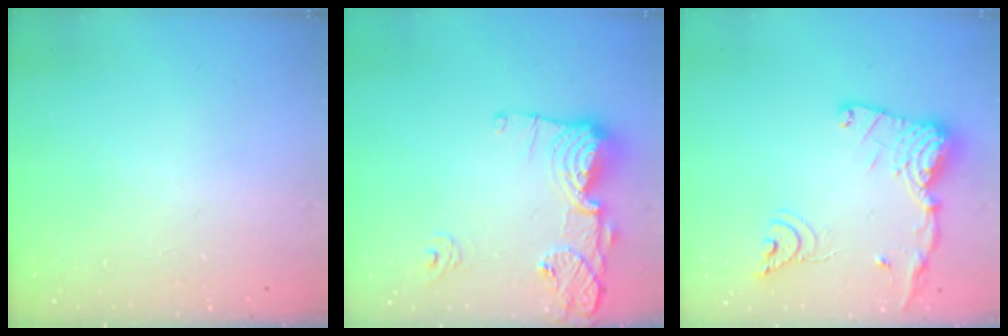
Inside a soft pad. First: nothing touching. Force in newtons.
{"total": 15.9, "press": 15.9, "slide": 1.5}
{"total": 17.9, "press": 17.8, "slide": 1.6}